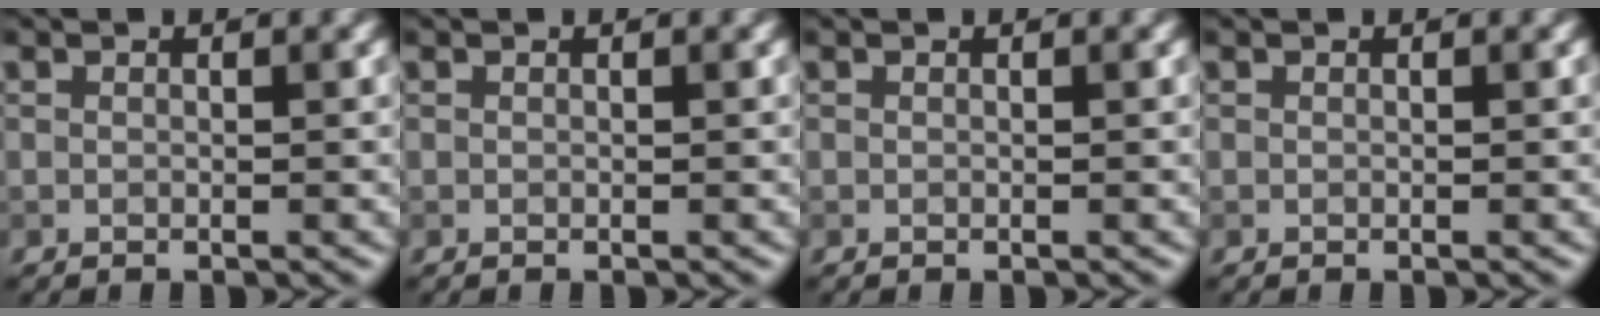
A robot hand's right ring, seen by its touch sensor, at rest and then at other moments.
{"total": 0.0}
{"total": 0.0}
{"total": 0.0}